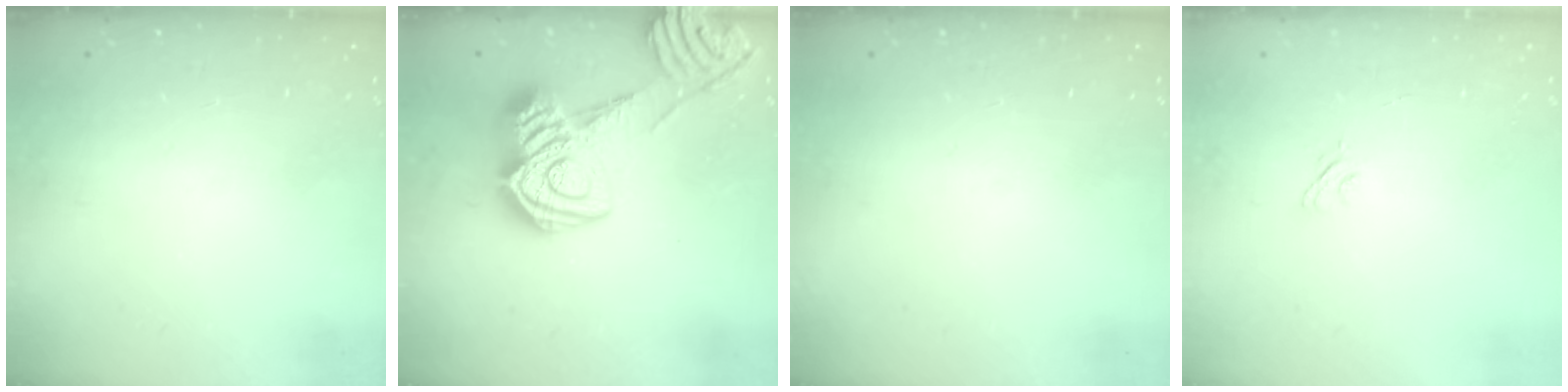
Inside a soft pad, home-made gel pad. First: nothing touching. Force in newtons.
{"total": 20.2, "press": 20.1, "slide": 1.2}
{"total": 0.0}
{"total": 3.6, "press": 3.4, "slide": 1.2}